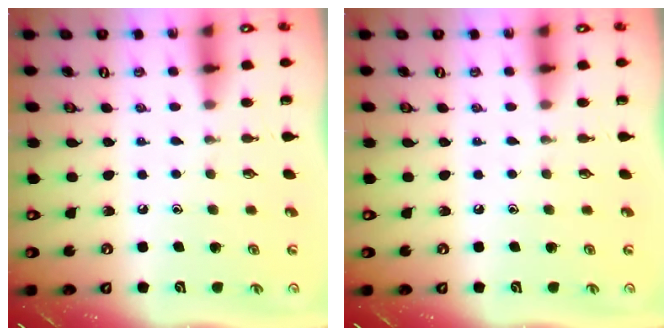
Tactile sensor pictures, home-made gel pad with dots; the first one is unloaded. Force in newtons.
{"total": 0.0}